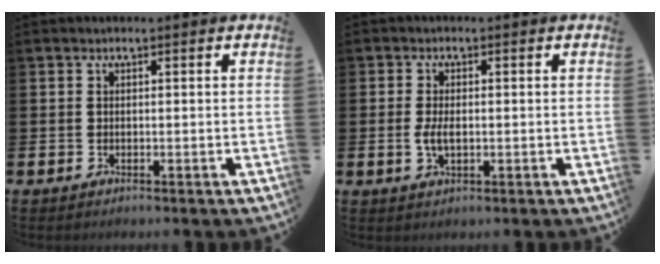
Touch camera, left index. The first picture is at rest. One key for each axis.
{"total": 2.8, "fx": -0.2, "fy": 1.4, "fz": 2.4, "tx": -0.047, "ty": 0.005, "tz": -0.005}